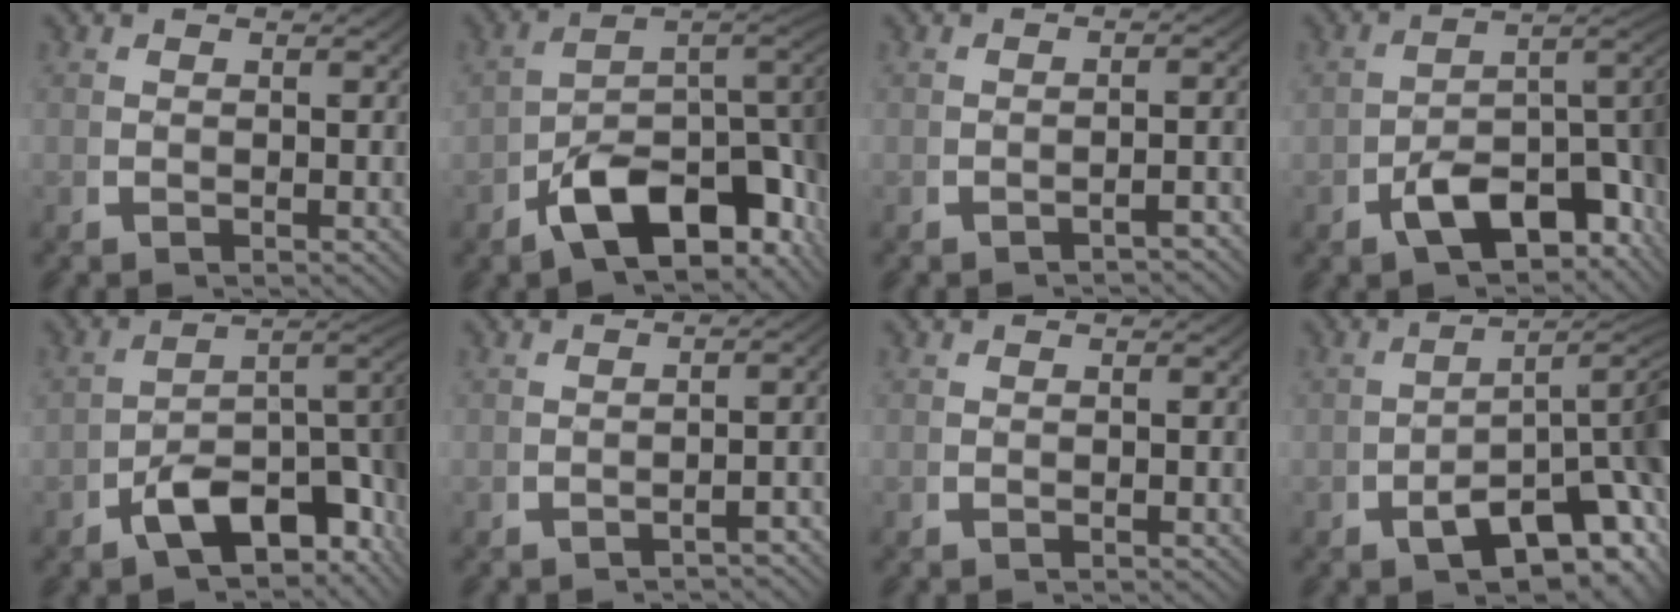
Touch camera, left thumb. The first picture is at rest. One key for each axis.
{"total": 16.4, "fx": -2.5, "fy": 10.4, "fz": 12.4, "tx": -0.197, "ty": -0.038, "tz": -0.035}
{"total": 2.0, "fx": -1.7, "fy": -0.1, "fz": 1.1, "tx": -0.020, "ty": 0.005, "tz": -0.025}
{"total": 11.9, "fx": -2.4, "fy": 6.9, "fz": 9.3, "tx": -0.135, "ty": -0.023, "tz": -0.031}
{"total": 13.2, "fx": -2.4, "fy": 8.1, "fz": 10.2, "tx": -0.144, "ty": -0.024, "tz": -0.035}
{"total": 2.5, "fx": -2.1, "fy": 0.1, "fz": 1.5, "tx": -0.024, "ty": 0.004, "tz": -0.030}
{"total": 0.0}
{"total": 9.4, "fx": -1.9, "fy": 5.0, "fz": 7.7, "tx": -0.114, "ty": -0.035, "tz": -0.012}